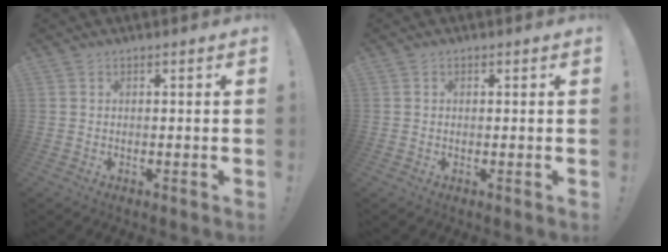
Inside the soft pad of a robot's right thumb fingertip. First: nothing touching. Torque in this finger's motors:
{"motor_torque": [0.07, -0.11, -0.03, 0.00, -0.07]}